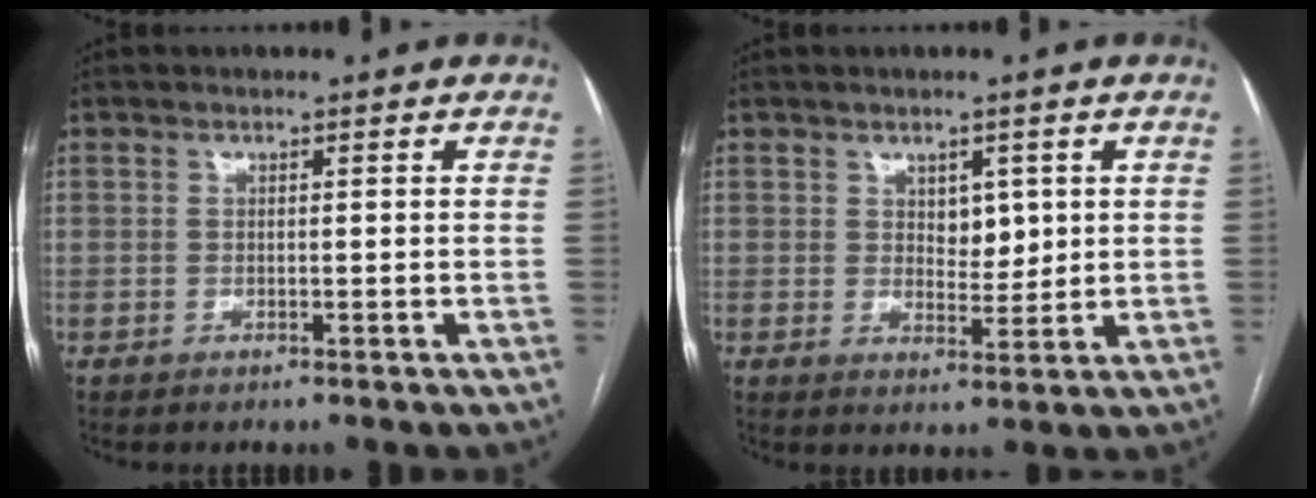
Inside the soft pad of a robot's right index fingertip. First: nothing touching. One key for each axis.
{"total": 3.7, "fx": 1.2, "fy": 2.3, "fz": 2.6, "tx": -0.034, "ty": -0.003, "tz": 0.023}